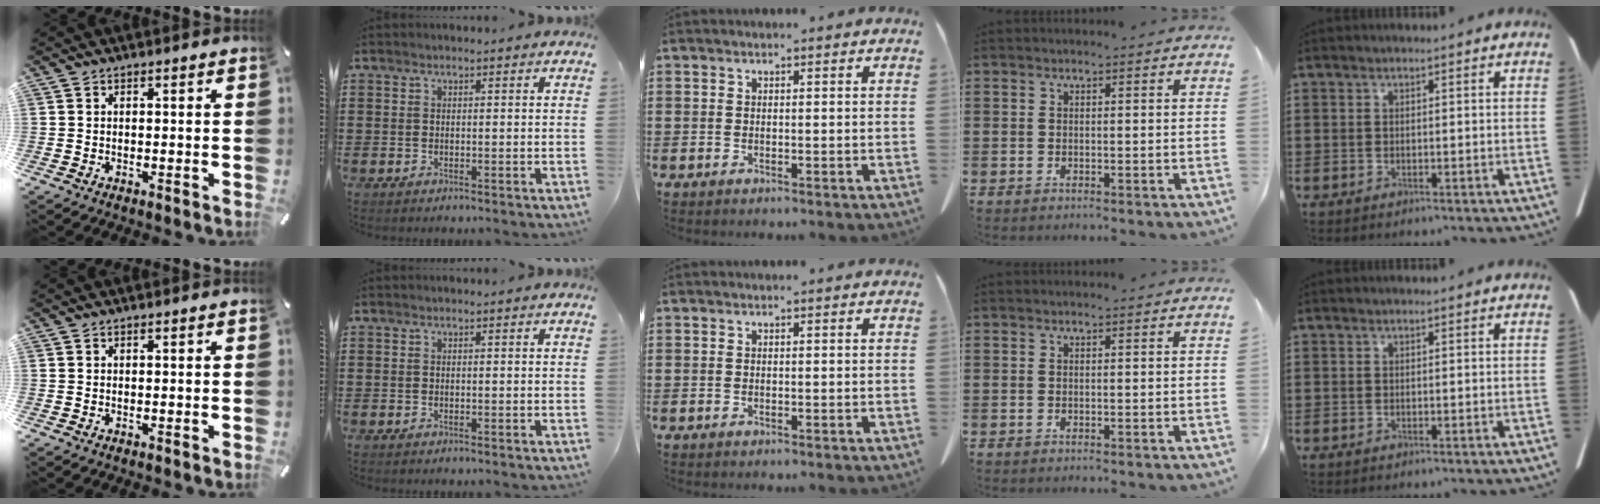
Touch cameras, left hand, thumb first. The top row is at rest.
{}